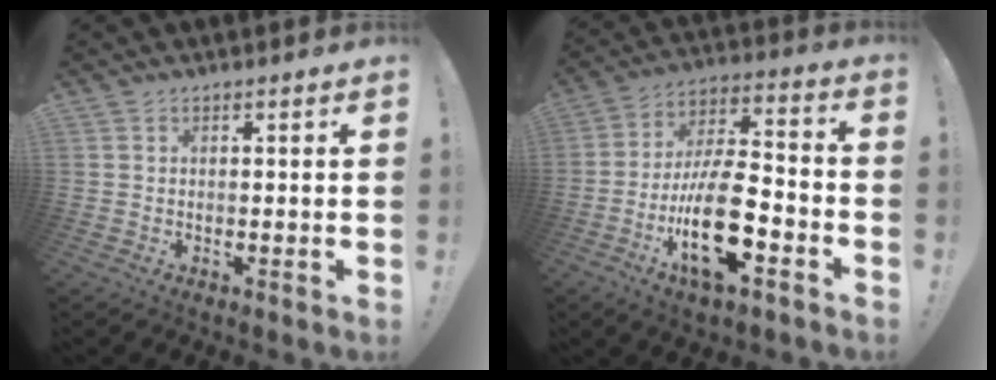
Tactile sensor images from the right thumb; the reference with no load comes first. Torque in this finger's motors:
{"motor_torque": [2.45, 2.56, 1.55, -1.22, 0.55]}